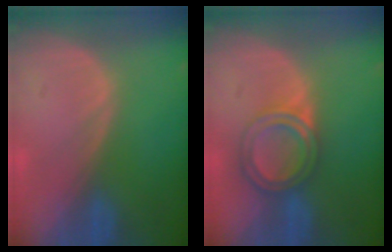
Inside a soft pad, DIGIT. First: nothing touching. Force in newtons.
{"total": 5.8, "press": 5.4, "slide": 2.3}